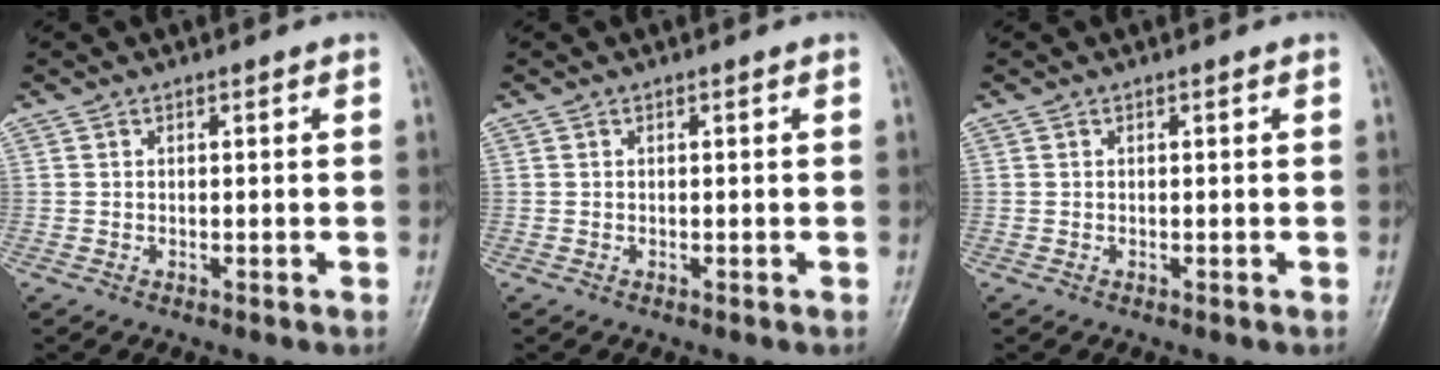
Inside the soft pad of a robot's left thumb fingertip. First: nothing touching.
{"total": 0.0}
{"total": 0.0}